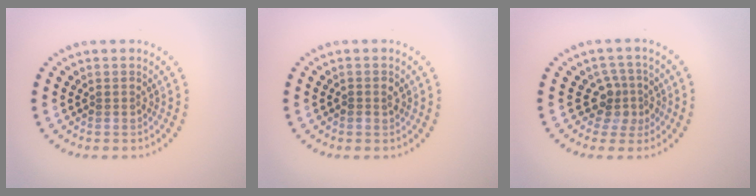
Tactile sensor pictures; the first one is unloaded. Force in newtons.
{"total": 0.9, "press": 0.9, "slide": 0.2}
{"total": 2.8, "press": 2.0, "slide": 1.9}